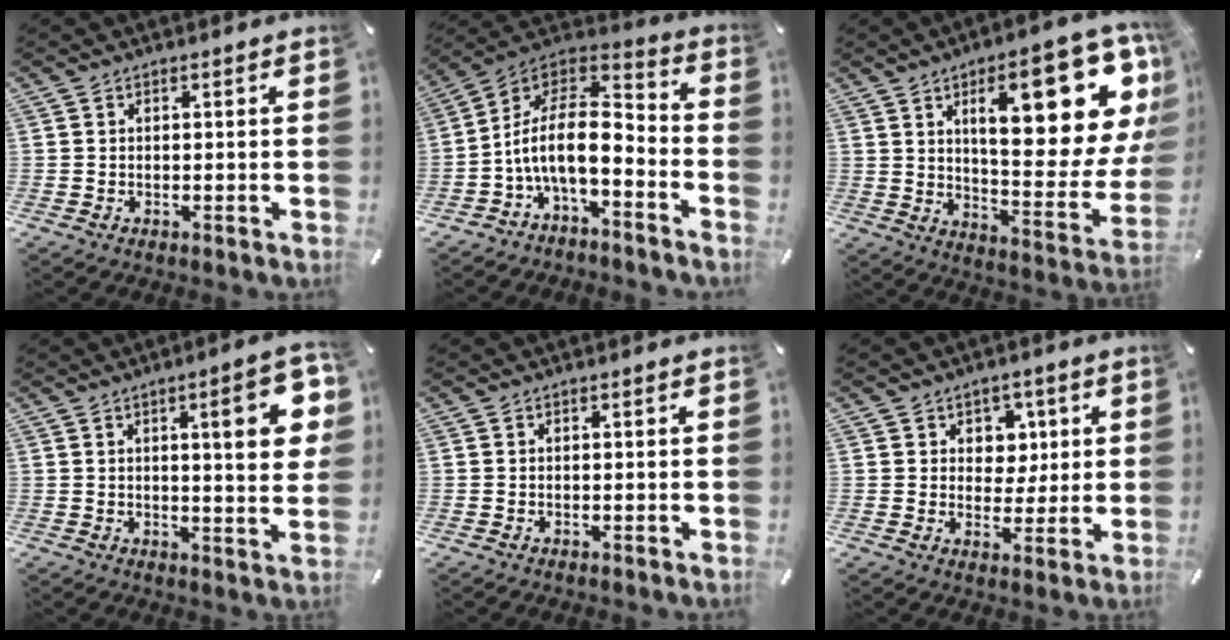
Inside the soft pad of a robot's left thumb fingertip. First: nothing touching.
{"total": 13.9, "force": [-3.5, 6.9, 11.5], "torque": [-0.243, 0.002, -0.062]}
{"total": 25.3, "force": [10.9, 9.2, 20.8], "torque": [-0.280, -0.066, 0.169]}
{"total": 13.2, "force": [4.0, 2.9, 12.2], "torque": [-0.160, -0.015, 0.055]}
{"total": 0.0}
{"total": 6.4, "force": [2.4, 5.7, 1.5], "torque": [-0.013, -0.009, 0.040]}